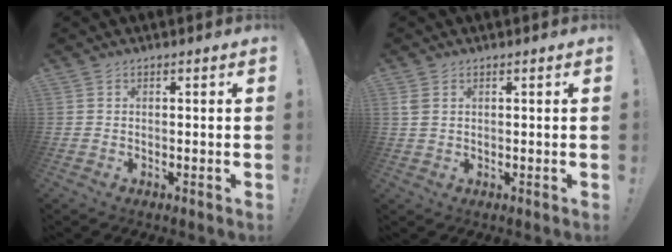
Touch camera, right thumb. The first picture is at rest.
{"total": 2.1, "force": [0.8, 1.3, 1.5], "torque": [-0.029, 0.004, 0.015]}